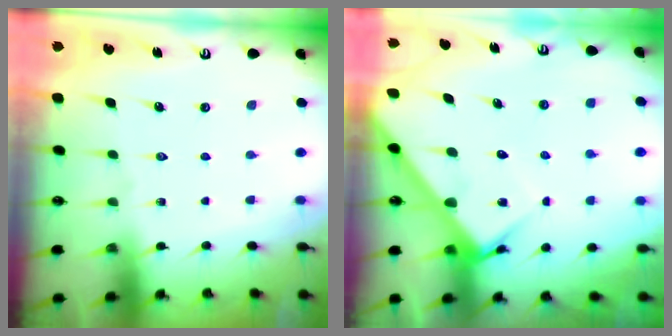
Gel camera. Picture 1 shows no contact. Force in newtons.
{"total": 5.0, "press": 4.9, "slide": 0.4}